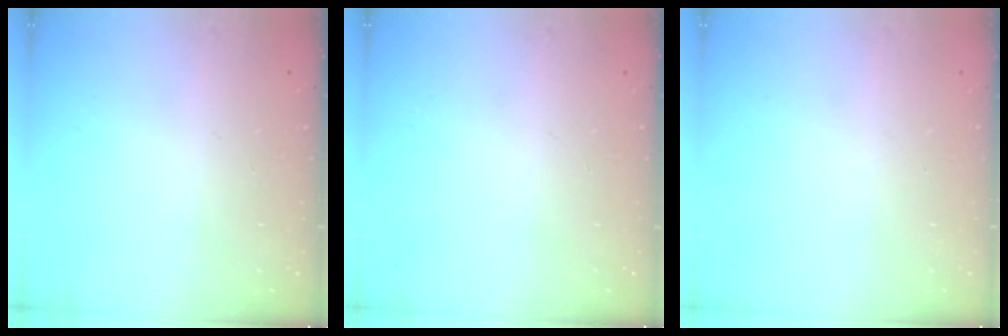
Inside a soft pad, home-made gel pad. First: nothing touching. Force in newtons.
{"total": 0.0}
{"total": 0.0}